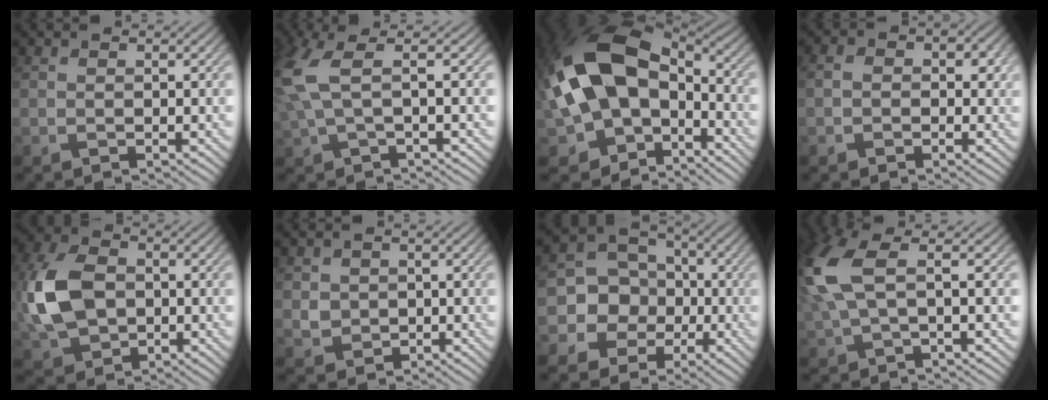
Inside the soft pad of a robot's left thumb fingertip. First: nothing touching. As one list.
[{"total": 6.6, "force": [1.3, 2.0, 6.2], "torque": [-0.143, 0.012, 0.019]}, {"total": 17.8, "force": [-1.7, 11.7, 13.3], "torque": [-0.285, -0.007, -0.037]}, {"total": 3.1, "force": [-0.2, 2.4, 2.0], "torque": [-0.035, 0.004, -0.010]}, {"total": 11.3, "force": [-0.5, 7.8, 8.2], "torque": [-0.218, 0.002, -0.016]}, {"total": 2.3, "force": [0.5, 2.2, 0.6], "torque": [-0.025, -0.006, 0.007]}, {"total": 8.1, "force": [-1.9, 7.5, 2.5], "torque": [-0.059, -0.004, -0.063]}, {"total": 8.7, "force": [1.8, 3.3, 7.8], "torque": [-0.209, 0.016, 0.031]}]